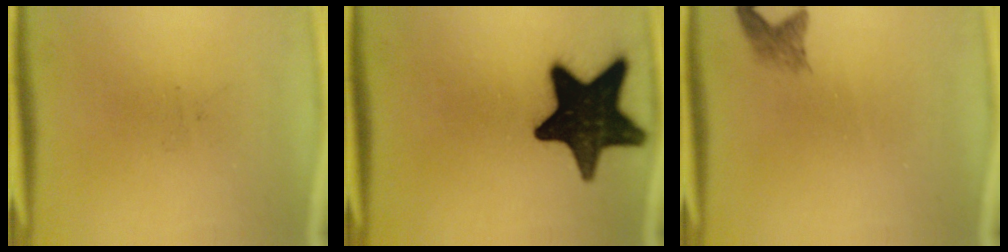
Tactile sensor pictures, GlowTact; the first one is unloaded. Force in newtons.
{"total": 18.4}
{"total": 2.0}